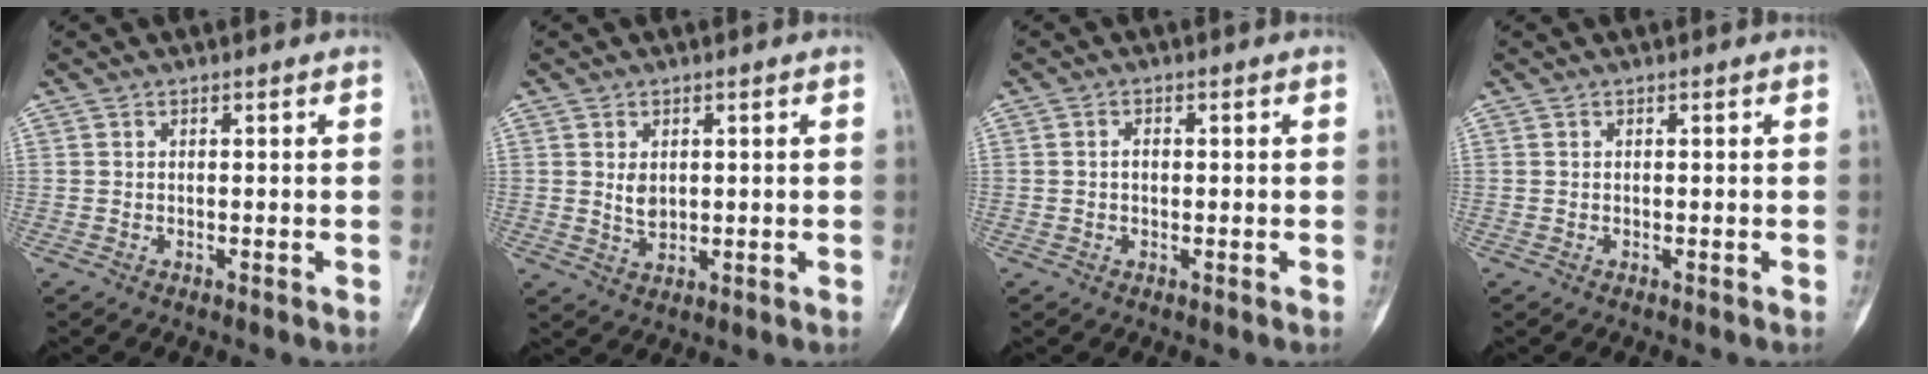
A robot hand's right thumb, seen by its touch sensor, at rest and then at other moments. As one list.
[{"total": 3.2, "force": [0.7, 2.1, 2.2], "torque": [-0.031, -0.009, 0.019]}, {"total": 1.4, "force": [-0.1, 1.0, 1.0], "torque": [-0.009, 0.005, -0.003]}, {"total": 0.0}]